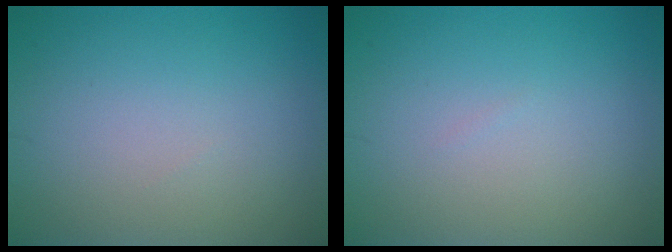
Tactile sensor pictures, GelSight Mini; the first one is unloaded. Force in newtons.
{"total": 0.0}